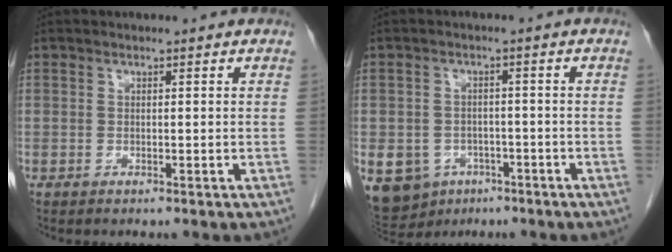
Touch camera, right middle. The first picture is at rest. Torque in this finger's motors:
{"motor_torque": [1.13, -1.01, 0.49, 0.09]}